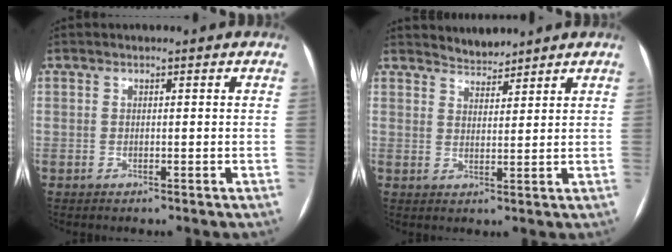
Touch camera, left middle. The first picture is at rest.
{"total": 3.0, "force": [3.0, 0.5, -0.1], "torque": [-0.001, 0.006, 0.056]}